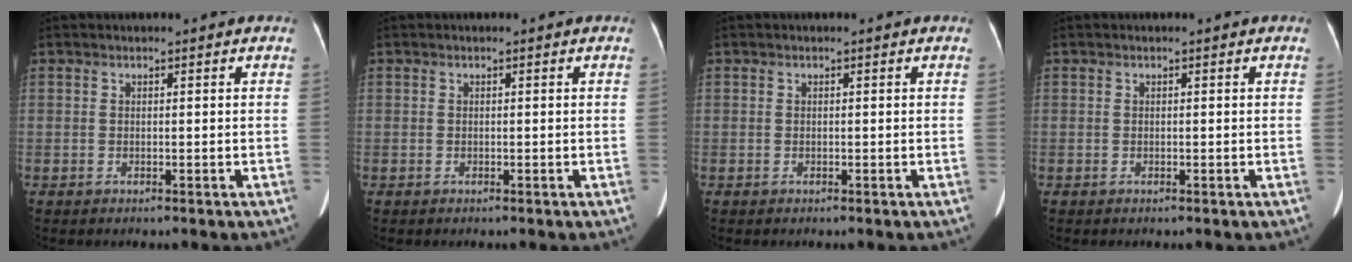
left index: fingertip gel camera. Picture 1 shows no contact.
{"total": 0.0}
{"total": 0.0}
{"total": 0.0}